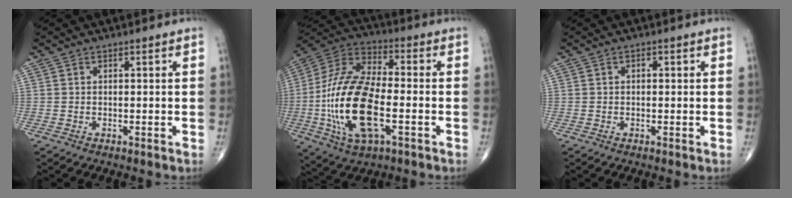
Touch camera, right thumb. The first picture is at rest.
{"total": 21.6, "force": [-4.2, 9.8, 18.8], "torque": [-0.387, 0.018, -0.073]}
{"total": 0.9, "force": [0.2, 0.6, 0.7], "torque": [-0.007, 0.002, 0.001]}